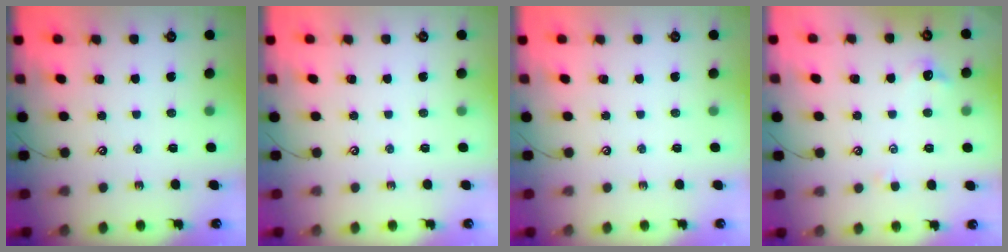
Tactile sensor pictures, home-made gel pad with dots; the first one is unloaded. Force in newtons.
{"total": 0.0}
{"total": 0.0}
{"total": 0.6, "press": 0.2, "slide": 0.6}